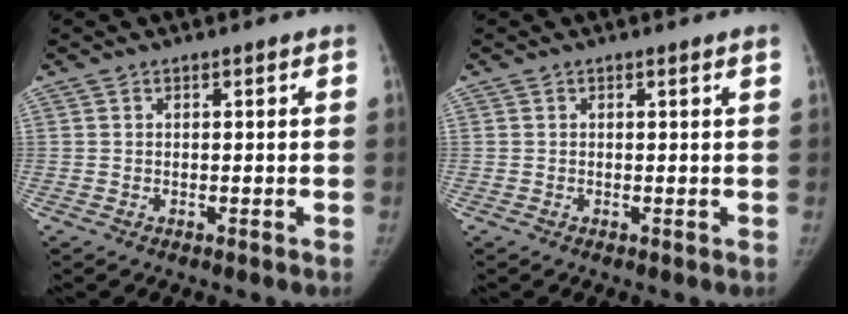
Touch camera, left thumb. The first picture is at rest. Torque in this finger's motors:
{"motor_torque": [0.17, 0.12, 0.10, -0.16, 0.06]}